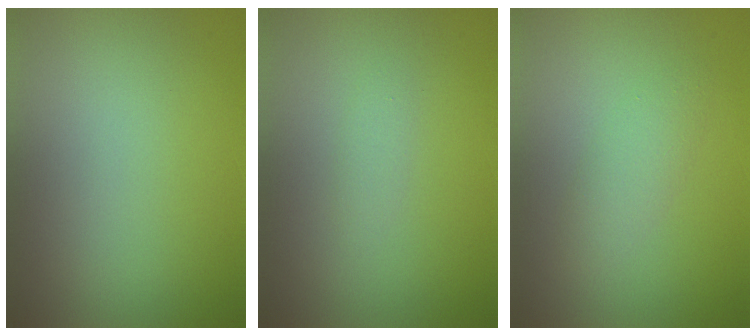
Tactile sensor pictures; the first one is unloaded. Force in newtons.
{"total": 0.8, "press": 0.8, "slide": 0.0}
{"total": 1.8, "press": 1.8, "slide": 0.1}